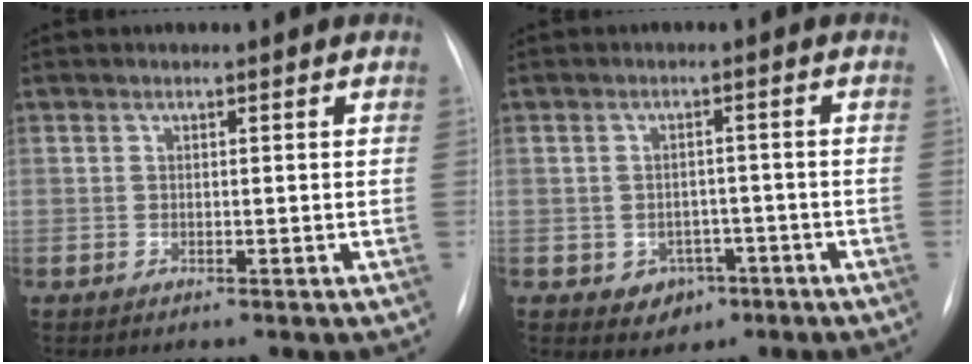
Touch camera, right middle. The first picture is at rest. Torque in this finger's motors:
{"motor_torque": [0.47, -0.49, 0.04, 0.01]}